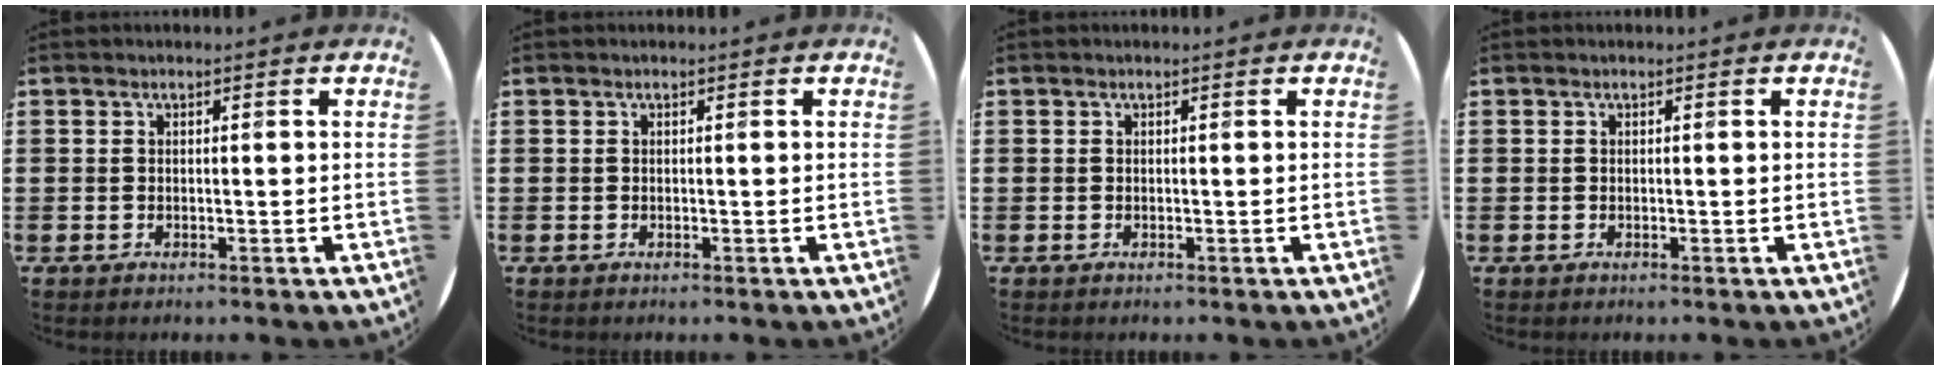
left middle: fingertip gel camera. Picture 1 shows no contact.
{"total": 0.0}
{"total": 0.0}
{"total": 0.0}